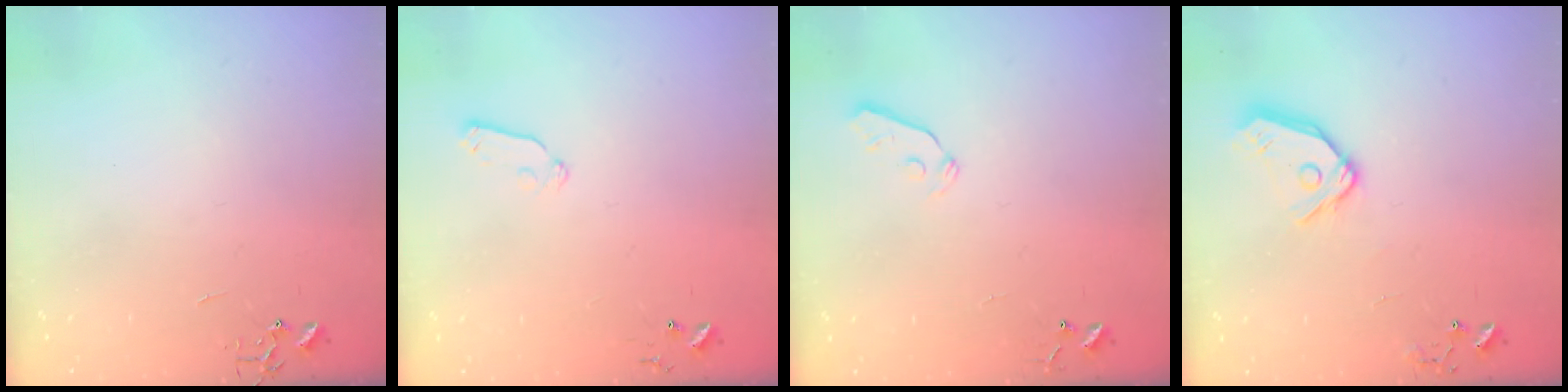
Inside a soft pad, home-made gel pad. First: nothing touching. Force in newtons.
{"total": 5.9, "press": 5.9, "slide": 0.8}
{"total": 3.7, "press": 3.6, "slide": 0.7}
{"total": 12.2, "press": 12.1, "slide": 1.5}